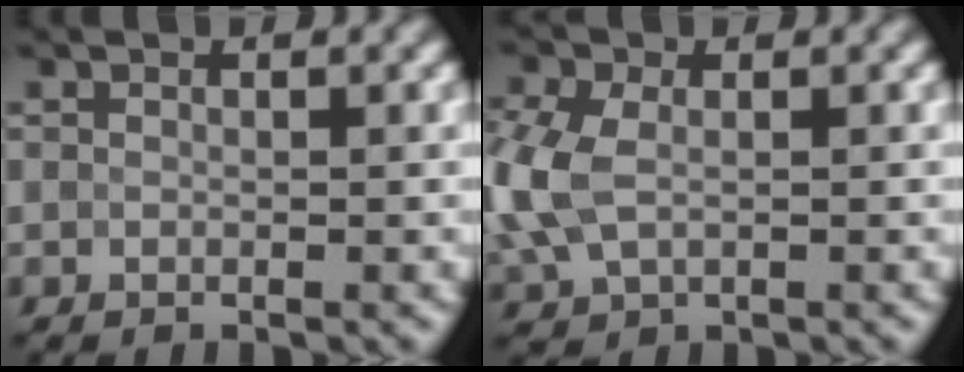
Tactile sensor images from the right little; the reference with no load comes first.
{"total": 5.5, "force": [-0.1, 3.8, 3.9], "torque": [-0.126, -0.001, -0.006]}